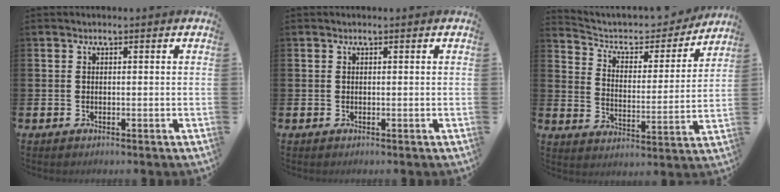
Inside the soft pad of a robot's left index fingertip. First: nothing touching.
{"total": 0.0}
{"total": 6.5, "force": [5.8, 2.5, 1.4], "torque": [-0.059, -0.043, 0.095]}